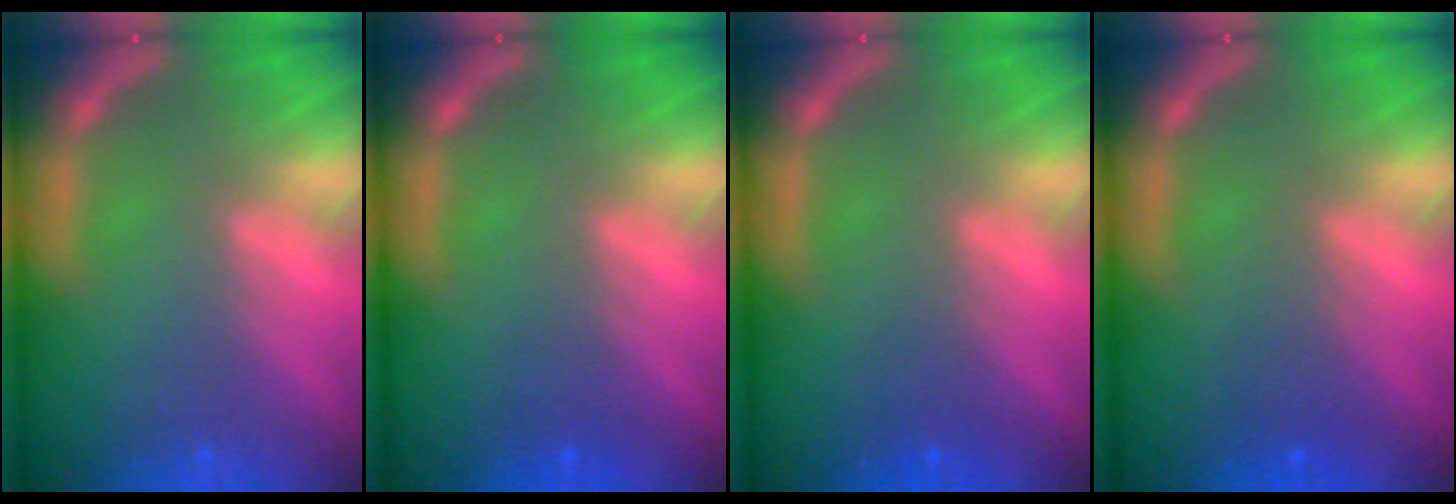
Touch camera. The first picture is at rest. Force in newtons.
{"total": 1.5}
{"total": 1.4}
{"total": 2.0}